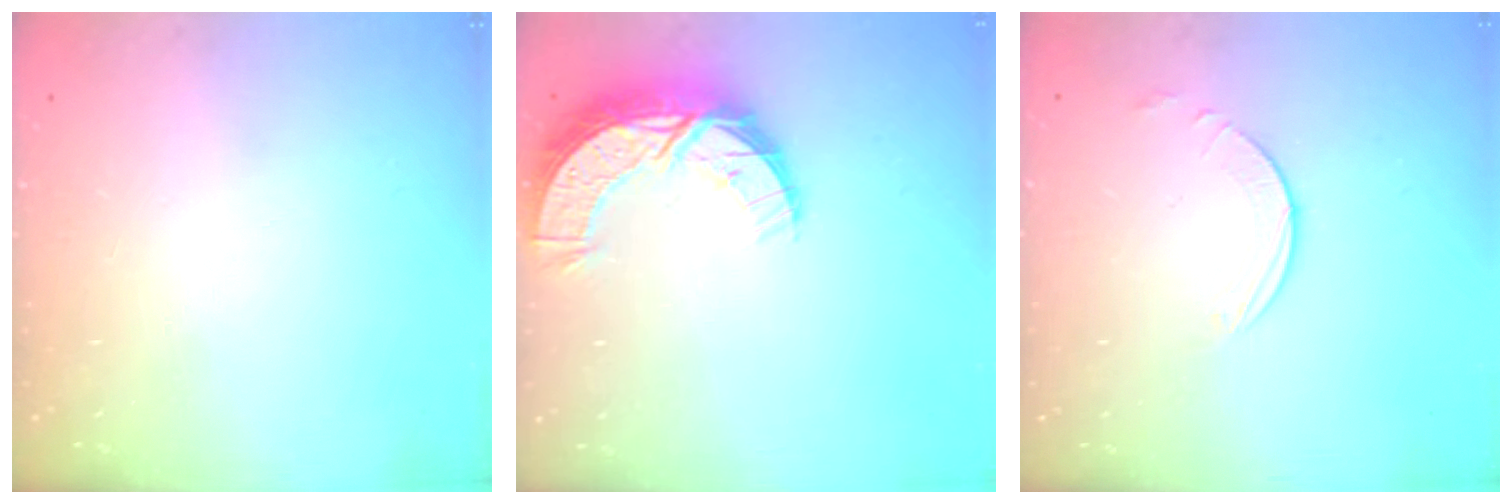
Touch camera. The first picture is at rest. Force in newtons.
{"total": 11.6, "press": 11.6, "slide": 0.7}
{"total": 3.2, "press": 3.2, "slide": 0.3}